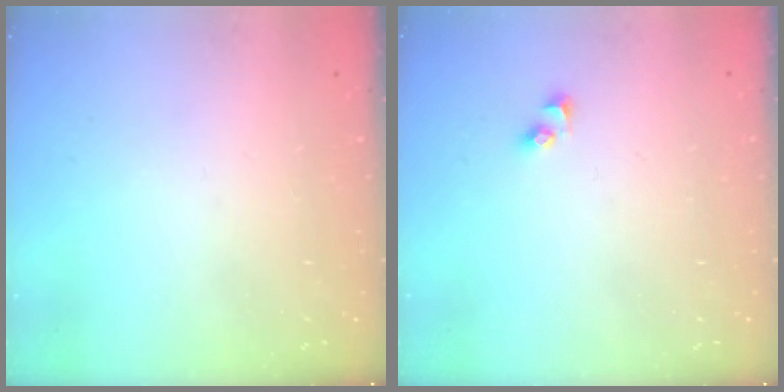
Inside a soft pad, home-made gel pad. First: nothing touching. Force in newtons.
{"total": 2.3, "press": 2.3, "slide": 0.2}